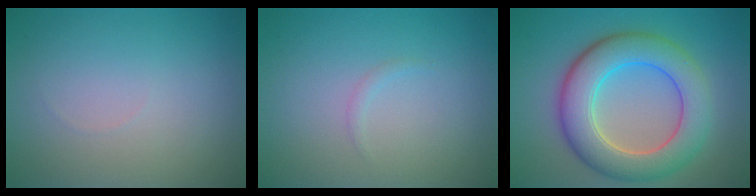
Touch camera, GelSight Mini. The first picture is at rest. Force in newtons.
{"total": 0.5, "press": 0.5, "slide": 0.1}
{"total": 8.2, "press": 8.2, "slide": 0.3}